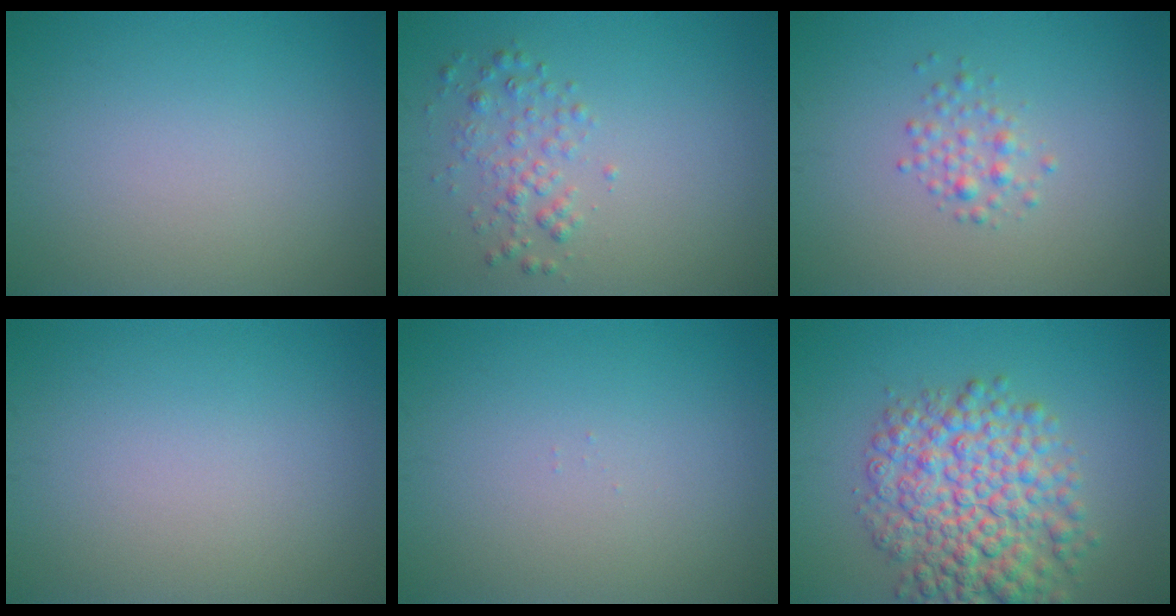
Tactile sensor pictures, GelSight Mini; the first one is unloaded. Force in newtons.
{"total": 2.0, "press": 2.0, "slide": 0.1}
{"total": 1.6, "press": 1.6, "slide": 0.0}
{"total": 0.0}
{"total": 0.0}
{"total": 8.3, "press": 8.3, "slide": 0.2}